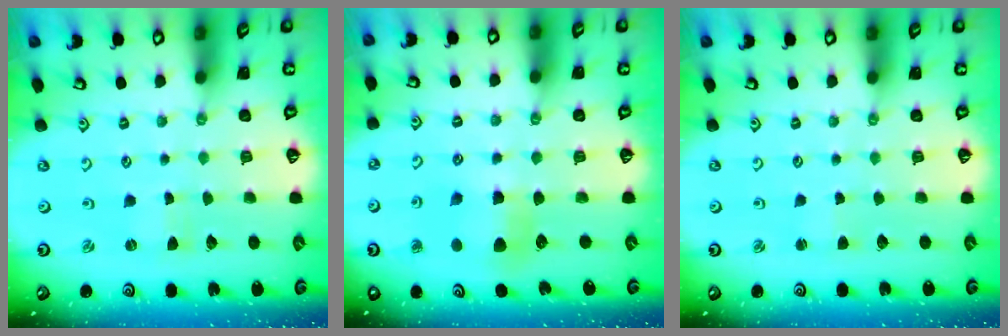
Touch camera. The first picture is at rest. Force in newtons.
{"total": 6.8, "press": 6.8, "slide": 0.6}
{"total": 0.7, "press": 0.7, "slide": 0.1}